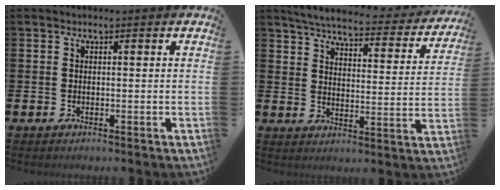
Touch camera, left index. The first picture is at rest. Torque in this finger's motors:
{"motor_torque": [0.85, -1.29, 0.16, 0.08]}